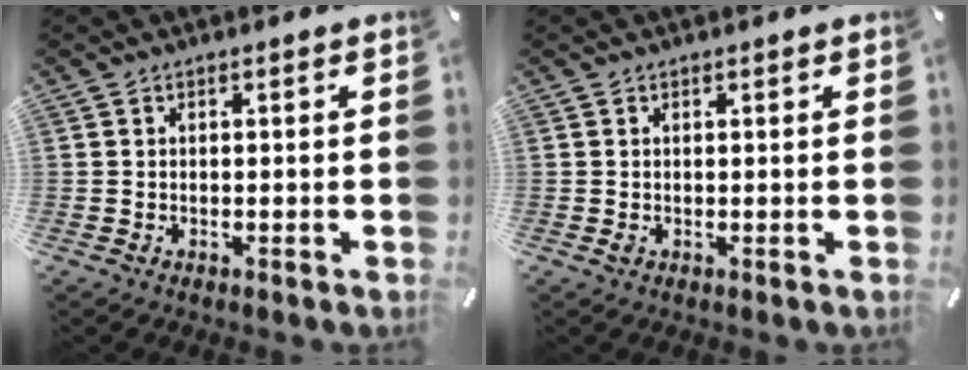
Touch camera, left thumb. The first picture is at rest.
{"total": 0.7, "force": [0.3, 0.5, 0.4], "torque": [0.000, -0.002, 0.003]}